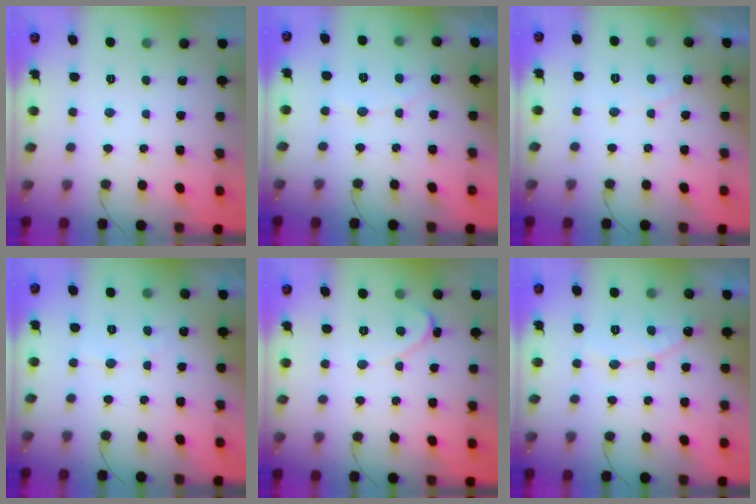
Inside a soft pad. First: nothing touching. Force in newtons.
{"total": 4.1, "press": 4.1, "slide": 0.3}
{"total": 4.1, "press": 4.1, "slide": 0.4}
{"total": 2.6, "press": 2.6, "slide": 0.1}
{"total": 2.4, "press": 2.4, "slide": 0.2}
{"total": 8.7, "press": 8.6, "slide": 0.8}